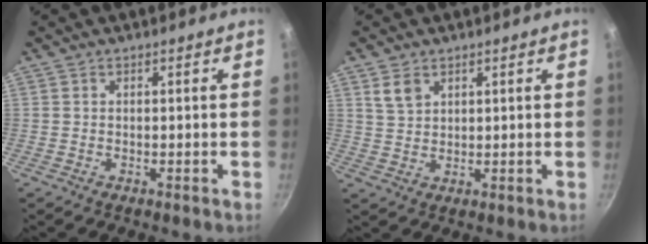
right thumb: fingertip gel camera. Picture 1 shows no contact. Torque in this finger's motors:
{"motor_torque": [0.16, 0.78, 0.23, -0.33, 0.02]}